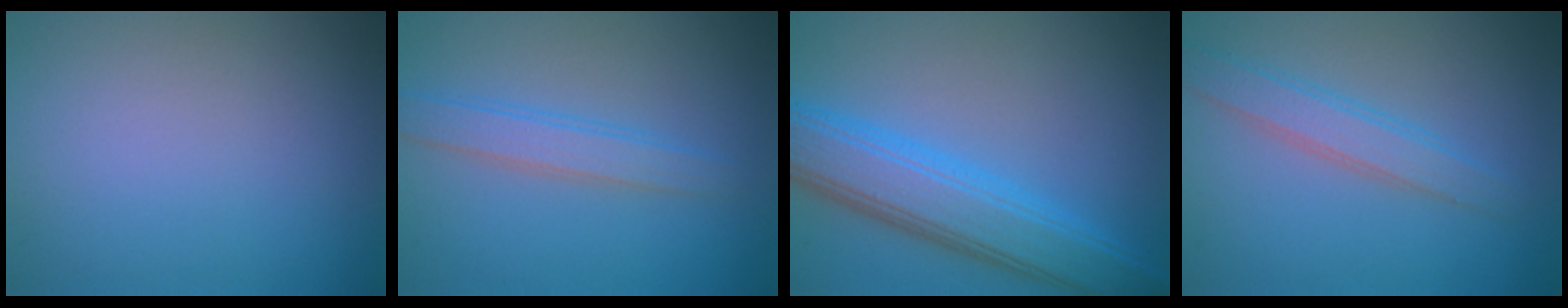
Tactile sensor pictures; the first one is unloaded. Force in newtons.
{"total": 2.5, "press": 2.5, "slide": 0.0}
{"total": 6.9, "press": 6.9, "slide": 0.1}
{"total": 2.7, "press": 2.7, "slide": 0.1}